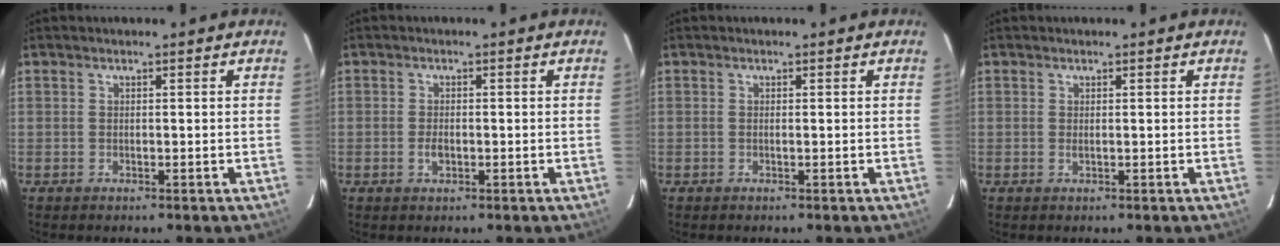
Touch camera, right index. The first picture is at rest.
{"total": 2.1, "force": [-0.7, 1.2, 1.6], "torque": [-0.033, 0.000, -0.012]}
{"total": 0.5, "force": [-0.1, -0.1, 0.5], "torque": [-0.009, 0.001, -0.004]}
{"total": 0.6, "force": [0.0, 0.0, 0.6], "torque": [-0.014, 0.000, 0.000]}